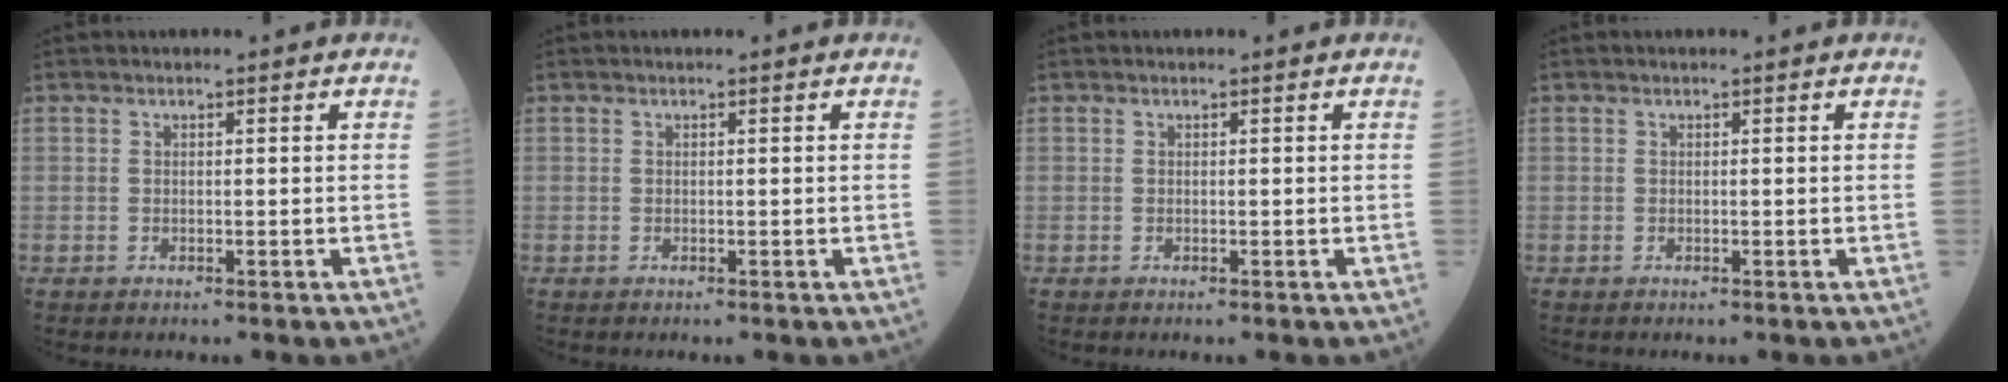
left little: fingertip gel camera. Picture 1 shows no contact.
{"total": 0.0}
{"total": 0.0}
{"total": 0.0}